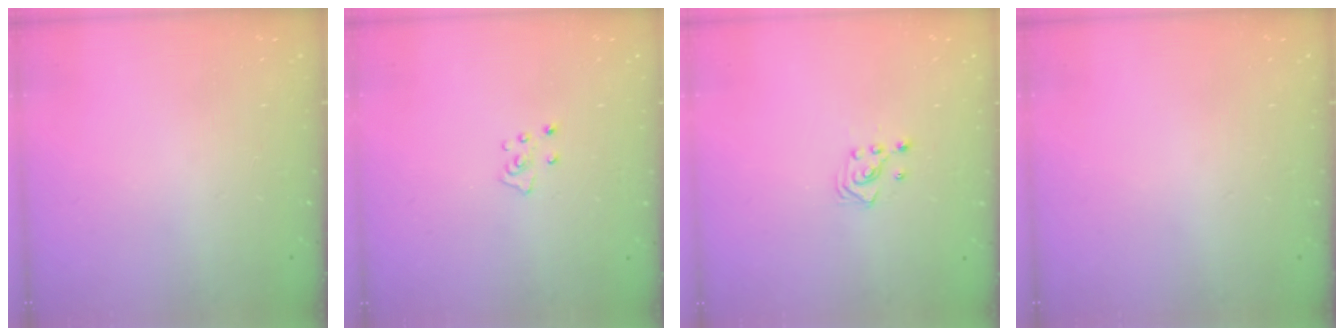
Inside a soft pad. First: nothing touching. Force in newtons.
{"total": 5.0, "press": 5.0, "slide": 0.3}
{"total": 3.2, "press": 3.2, "slide": 0.4}
{"total": 0.0}